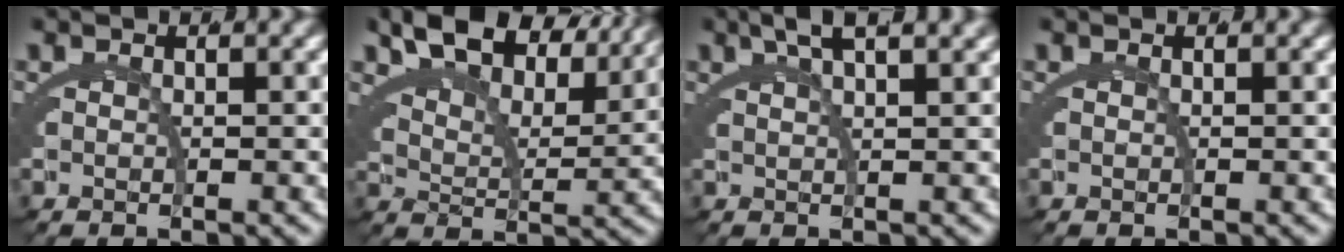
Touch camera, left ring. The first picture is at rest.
{"total": 9.8, "force": [8.5, 2.4, 4.2], "torque": [-0.055, 0.039, 0.123]}
{"total": 3.0, "force": [2.6, -0.5, 1.4], "torque": [-0.021, 0.018, 0.044]}
{"total": 0.0}